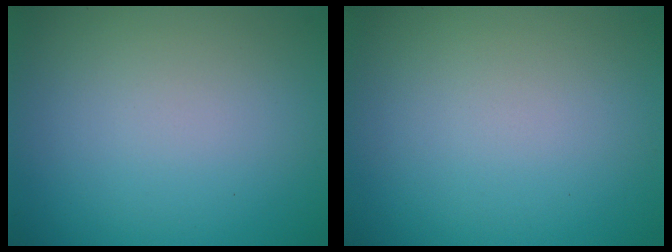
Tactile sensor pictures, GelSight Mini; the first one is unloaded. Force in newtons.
{"total": 0.0}